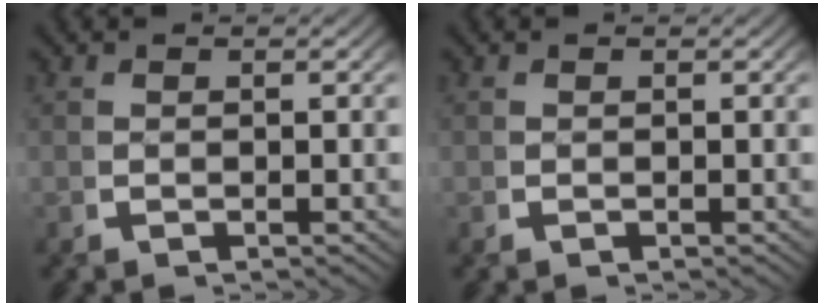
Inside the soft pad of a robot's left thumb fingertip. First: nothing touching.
{"total": 0.0}